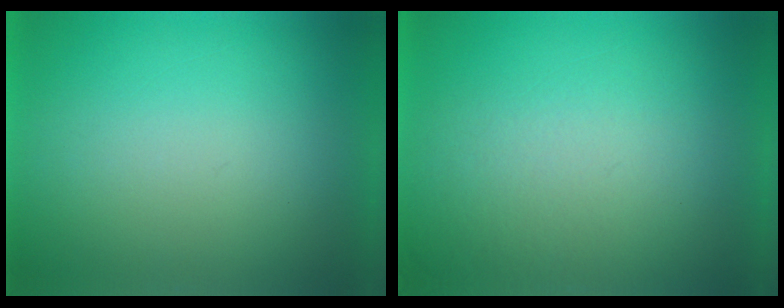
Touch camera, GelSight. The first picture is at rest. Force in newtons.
{"total": 4.3}